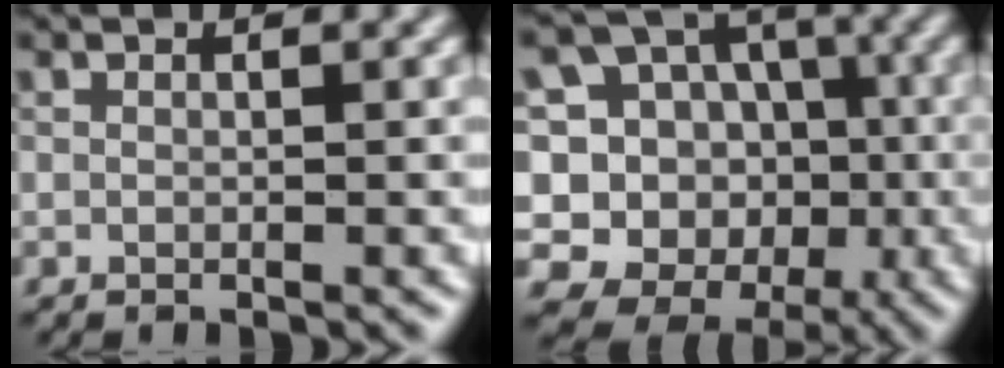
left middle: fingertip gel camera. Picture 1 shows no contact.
{"total": 11.2, "force": [-0.7, 10.5, 3.8], "torque": [-0.095, 0.031, -0.013]}